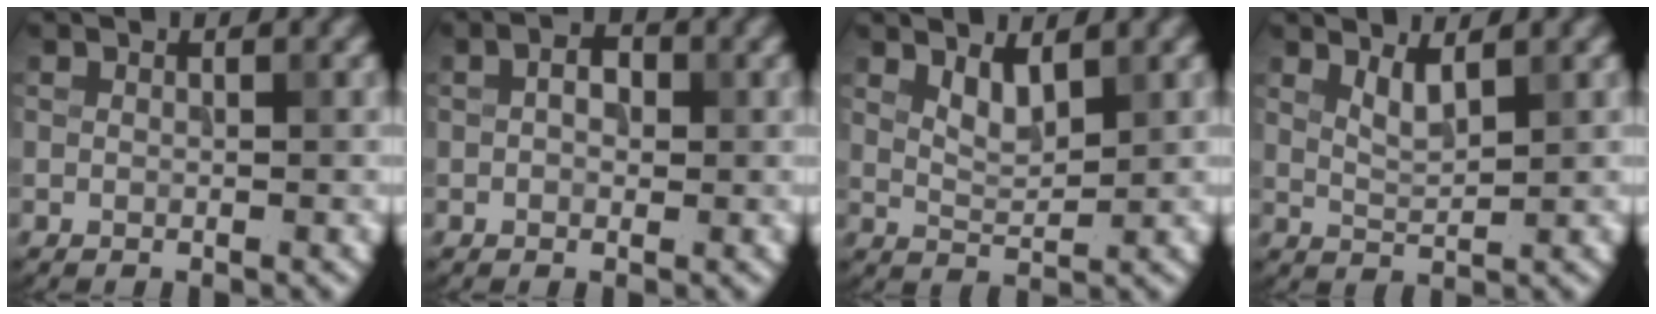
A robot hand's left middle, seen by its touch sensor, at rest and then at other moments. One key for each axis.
{"total": 2.3, "fx": 0.4, "fy": 1.6, "fz": 1.7, "tx": -0.022, "ty": 0.003, "tz": -0.005}
{"total": 2.3, "fx": 1.4, "fy": 0.8, "fz": 1.6, "tx": -0.032, "ty": -0.006, "tz": 0.031}
{"total": 1.9, "fx": 1.3, "fy": 0.5, "fz": 1.3, "tx": -0.028, "ty": -0.007, "tz": 0.029}